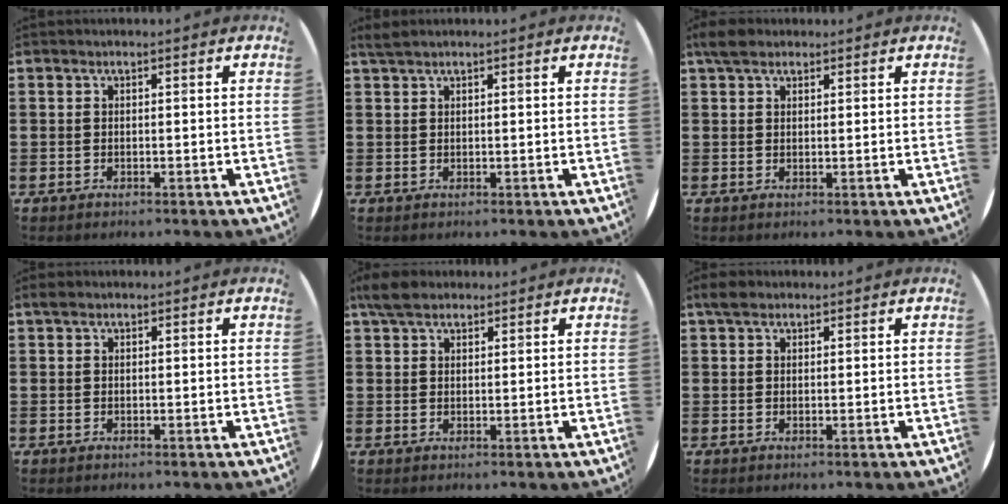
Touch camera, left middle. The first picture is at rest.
{"total": 1.0, "force": [0.9, 0.0, 0.5], "torque": [-0.011, 0.002, 0.017]}
{"total": 2.7, "force": [2.1, 1.2, 1.0], "torque": [-0.017, 0.005, 0.038]}
{"total": 0.7, "force": [0.5, 0.4, 0.2], "torque": [0.002, 0.001, 0.008]}
{"total": 3.7, "force": [3.1, 1.5, 1.4], "torque": [-0.026, 0.001, 0.057]}
{"total": 1.8, "force": [1.5, 0.9, 0.6], "torque": [-0.006, 0.004, 0.026]}